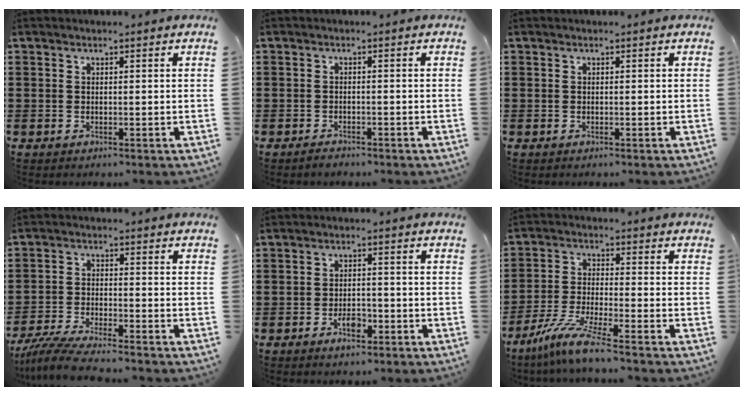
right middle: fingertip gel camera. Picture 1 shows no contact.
{"total": 1.1, "force": [-1.1, 0.2, 0.2], "torque": [-0.008, -0.001, -0.021]}
{"total": 0.0}
{"total": 5.8, "force": [-5.4, 0.2, 2.3], "torque": [-0.063, -0.013, -0.108]}
{"total": 3.4, "force": [-1.9, 1.4, 2.4], "torque": [-0.043, 0.005, -0.036]}
{"total": 7.3, "force": [-5.8, -0.1, 4.4], "torque": [-0.102, -0.020, -0.115]}